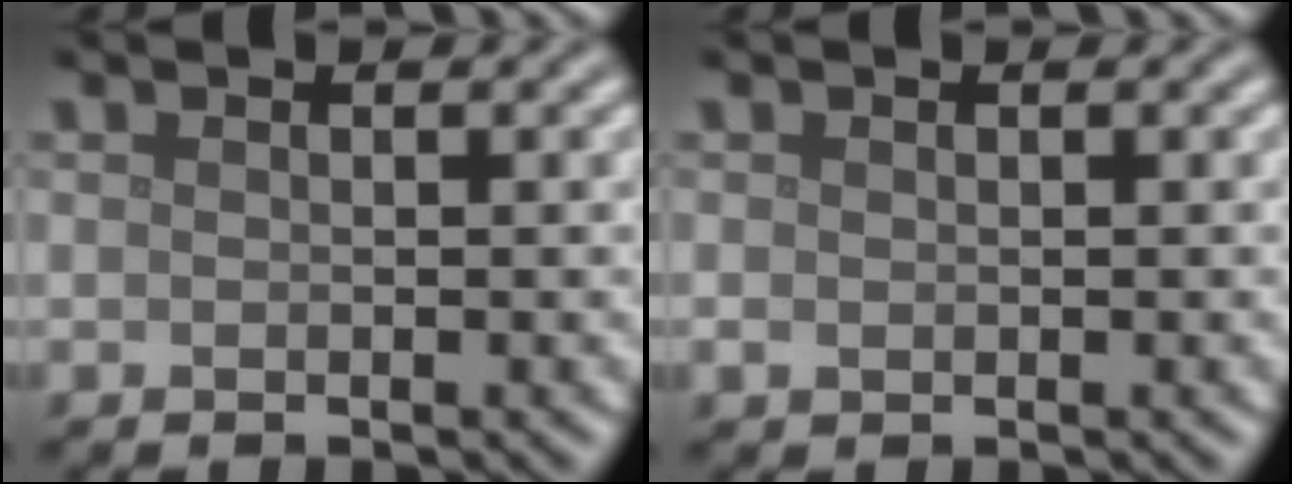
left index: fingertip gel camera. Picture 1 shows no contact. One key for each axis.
{"total": 0.7, "fx": 0.0, "fy": 0.6, "fz": 0.3, "tx": -0.006, "ty": -0.002, "tz": 0.001}